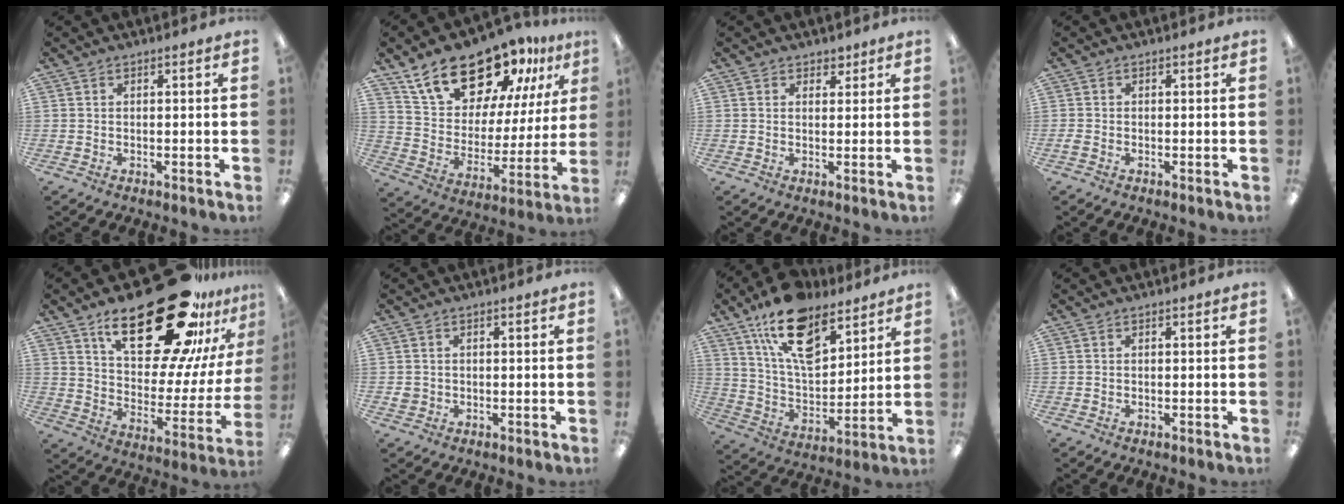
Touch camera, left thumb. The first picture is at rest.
{"total": 20.9, "force": [16.2, 9.6, 9.1], "torque": [-0.160, -0.104, 0.288]}
{"total": 2.1, "force": [1.5, 1.4, 0.3], "torque": [0.009, -0.006, 0.026]}
{"total": 0.9, "force": [-0.4, 0.6, 0.5], "torque": [-0.009, -0.001, -0.007]}
{"total": 32.4, "force": [19.6, 13.7, 21.8], "torque": [-0.319, -0.117, 0.329]}
{"total": 1.7, "force": [-0.1, 1.7, 0.4], "torque": [-0.008, 0.005, -0.004]}
{"total": 17.1, "force": [11.4, 8.4, 9.6], "torque": [-0.166, -0.053, 0.205]}
{"total": 0.0}